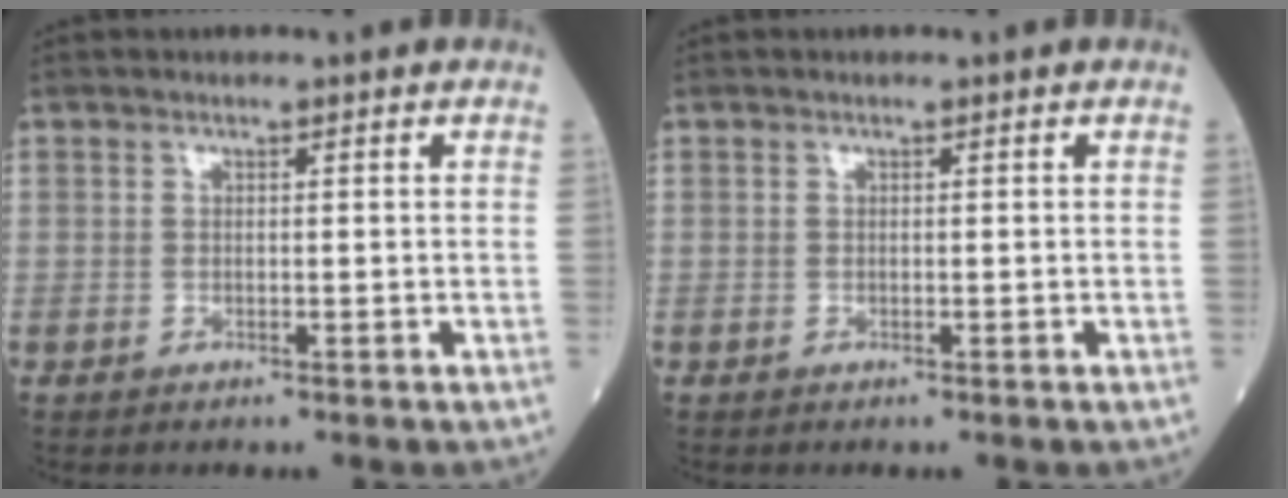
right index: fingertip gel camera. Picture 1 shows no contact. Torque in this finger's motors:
{"motor_torque": [0.02, 0.01, 0.00, 0.00]}